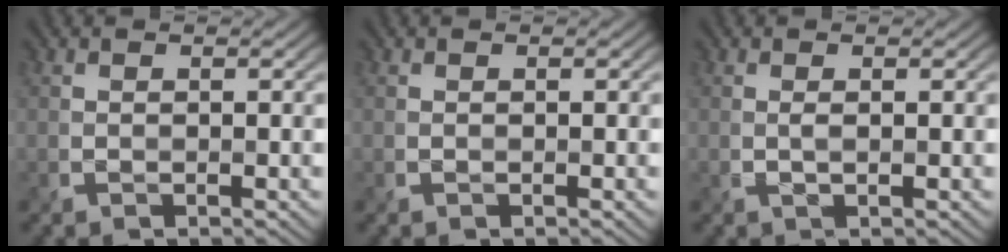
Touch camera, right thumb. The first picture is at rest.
{"total": 0.0}
{"total": 0.5, "force": [0.0, -0.1, 0.5], "torque": [-0.011, -0.001, -0.001]}